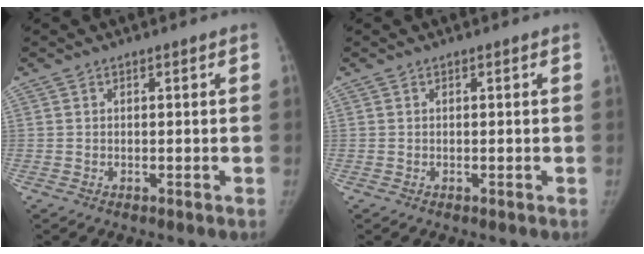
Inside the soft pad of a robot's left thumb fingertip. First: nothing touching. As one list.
[{"total": 0.0}]